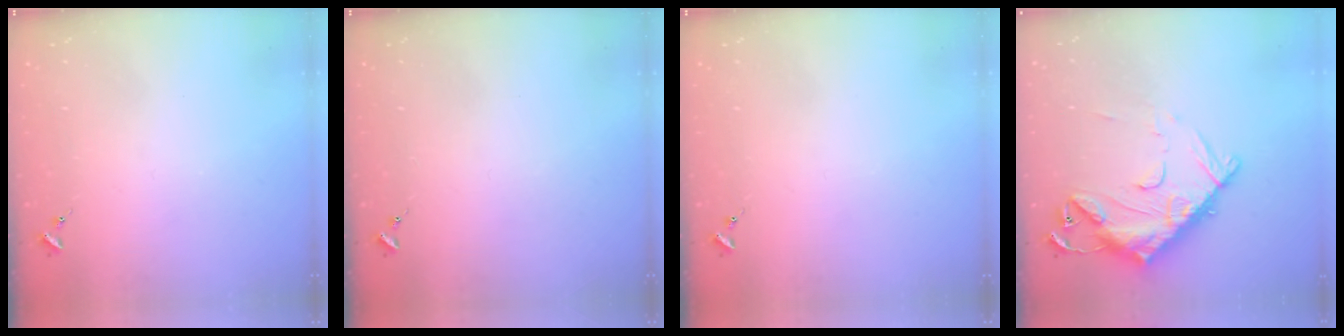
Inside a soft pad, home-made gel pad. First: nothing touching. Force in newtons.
{"total": 0.0}
{"total": 0.0}
{"total": 16.1, "press": 16.0, "slide": 1.6}